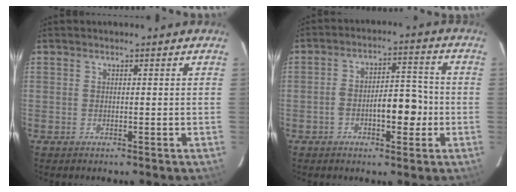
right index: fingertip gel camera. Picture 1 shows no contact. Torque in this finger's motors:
{"motor_torque": [1.03, -0.06, 0.51, 0.11]}